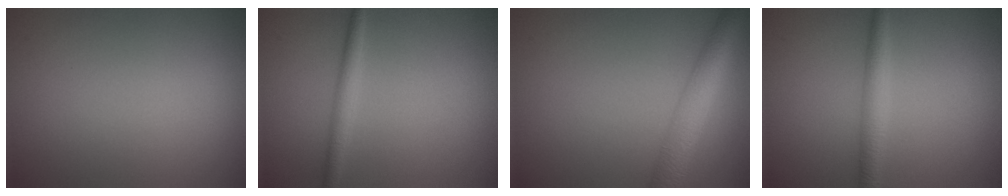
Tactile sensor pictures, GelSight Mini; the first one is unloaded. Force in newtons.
{"total": 1.9, "press": 1.9, "slide": 0.1}
{"total": 5.2, "press": 5.2, "slide": 0.3}
{"total": 2.4, "press": 2.4, "slide": 0.0}